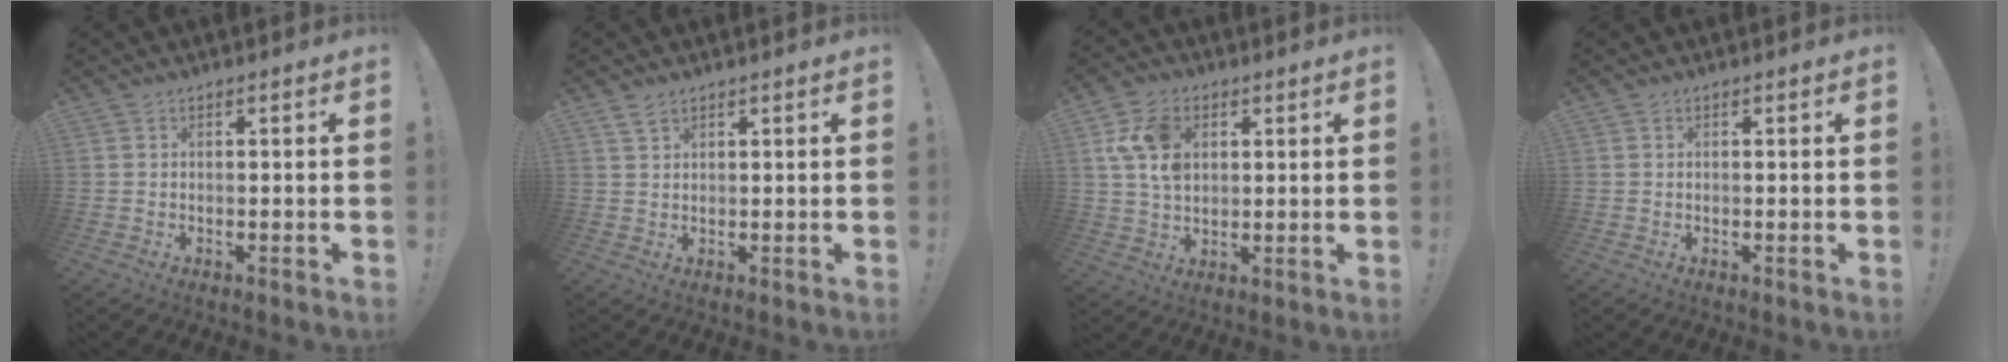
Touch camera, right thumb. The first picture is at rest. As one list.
[{"total": 2.9, "force": [2.3, 1.3, 1.3], "torque": [-0.012, -0.014, 0.041]}, {"total": 12.0, "force": [3.9, 8.5, 7.5], "torque": [-0.131, 0.002, 0.076]}, {"total": 0.0}]